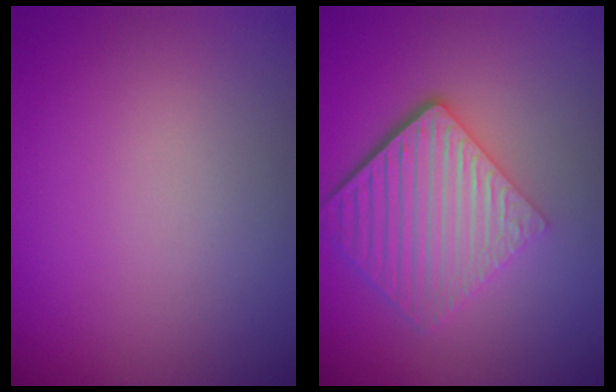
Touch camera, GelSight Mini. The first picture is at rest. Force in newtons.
{"total": 6.5, "press": 4.4, "slide": 4.8}